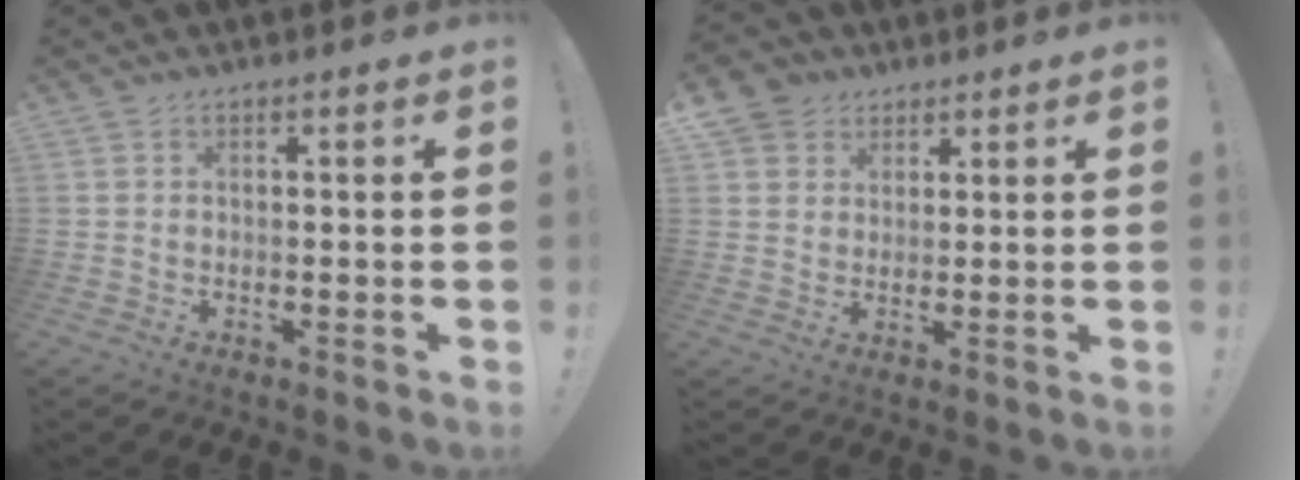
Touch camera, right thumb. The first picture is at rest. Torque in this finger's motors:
{"motor_torque": [0.33, 0.85, 0.43, 0.26, 0.03]}